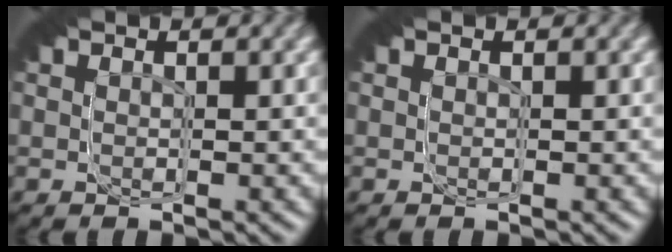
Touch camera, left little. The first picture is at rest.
{"total": 0.0}